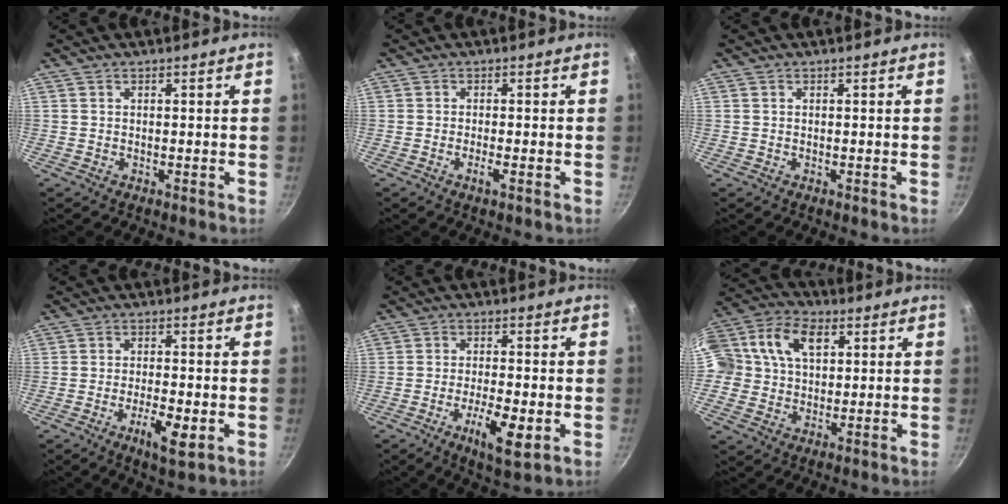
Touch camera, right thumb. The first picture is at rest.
{"total": 1.8, "force": [-0.8, 0.3, 1.6], "torque": [-0.034, 0.004, -0.018]}
{"total": 0.0}
{"total": 6.3, "force": [-2.2, 1.9, 5.6], "torque": [-0.096, 0.008, -0.035]}
{"total": 8.1, "force": [-2.7, 2.4, 7.2], "torque": [-0.125, 0.005, -0.043]}
{"total": 17.0, "force": [4.4, 12.9, 10.2], "torque": [-0.202, 0.030, 0.063]}